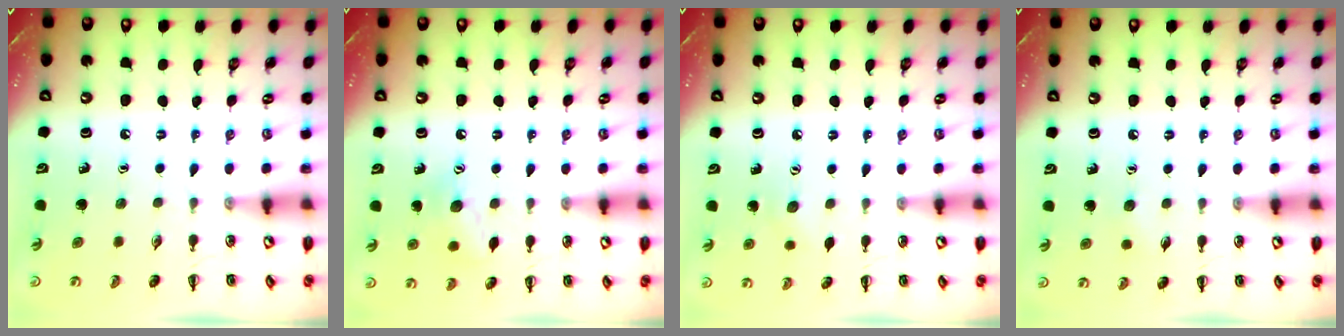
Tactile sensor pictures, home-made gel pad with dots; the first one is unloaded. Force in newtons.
{"total": 9.7, "press": 9.6, "slide": 0.7}
{"total": 5.8, "press": 5.6, "slide": 1.4}
{"total": 3.6, "press": 3.5, "slide": 0.9}